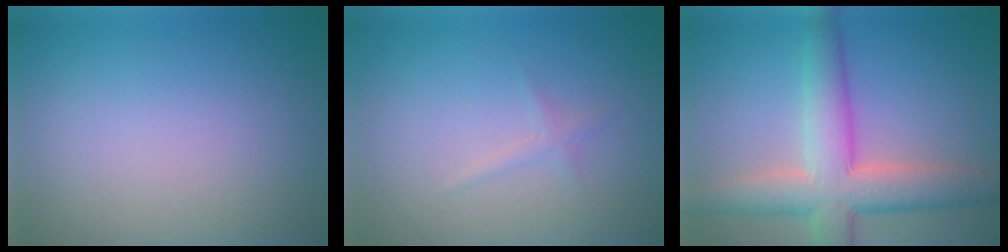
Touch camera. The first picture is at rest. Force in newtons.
{"total": 0.8, "press": 0.8, "slide": 0.0}
{"total": 7.4, "press": 7.4, "slide": 0.4}